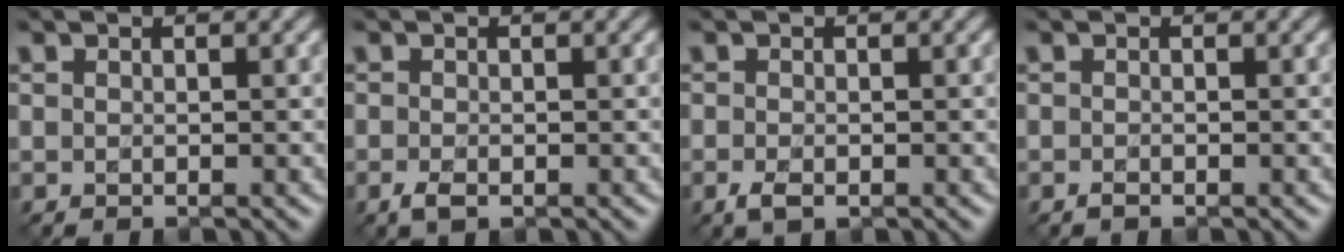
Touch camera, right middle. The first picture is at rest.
{"total": 1.6, "force": [-1.0, 0.6, 1.1], "torque": [-0.027, -0.007, -0.019]}
{"total": 1.8, "force": [-1.1, 0.8, 1.2], "torque": [-0.030, -0.008, -0.020]}
{"total": 0.6, "force": [-0.5, 0.1, 0.3], "torque": [-0.007, -0.003, -0.010]}